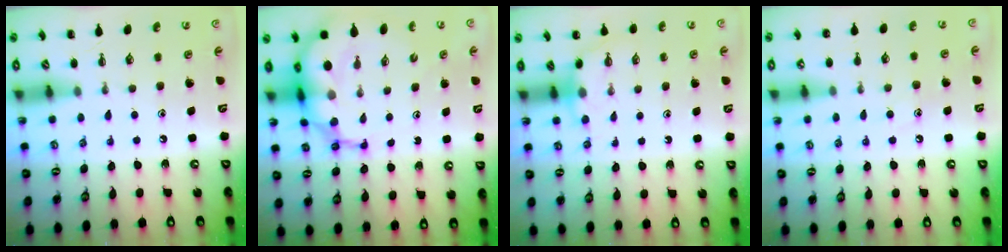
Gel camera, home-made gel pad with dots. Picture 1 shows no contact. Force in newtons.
{"total": 12.1, "press": 11.8, "slide": 3.0}
{"total": 4.2, "press": 4.1, "slide": 0.9}
{"total": 6.8, "press": 6.6, "slide": 1.4}